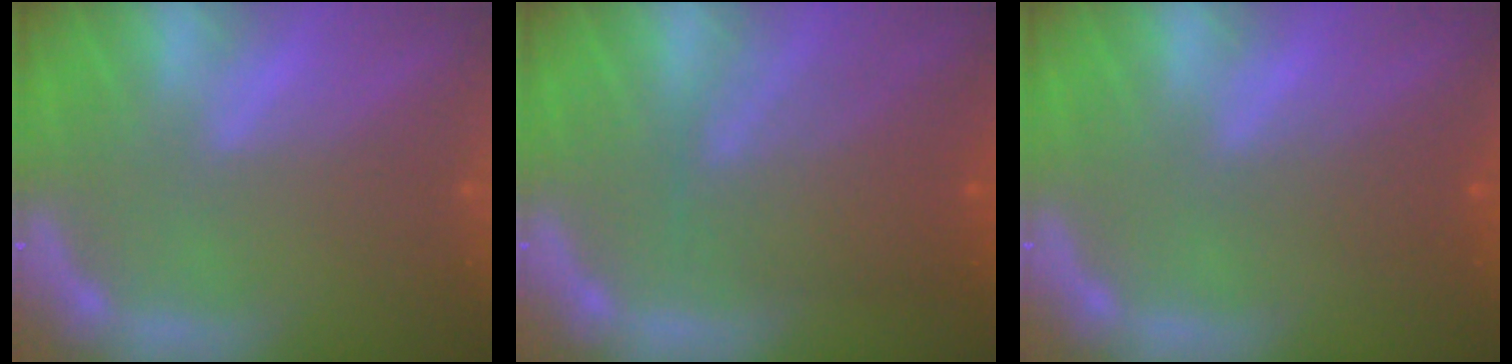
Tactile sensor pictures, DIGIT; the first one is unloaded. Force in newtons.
{"total": 6.5}
{"total": 2.0}